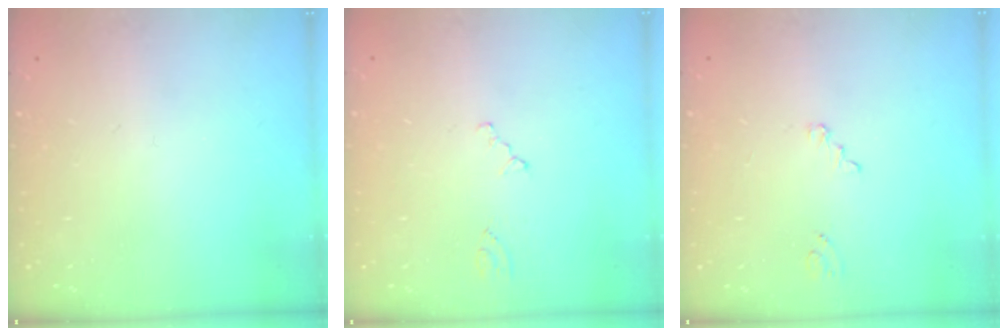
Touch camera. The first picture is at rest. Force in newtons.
{"total": 0.7, "press": 0.6, "slide": 0.2}
{"total": 0.8, "press": 0.8, "slide": 0.0}